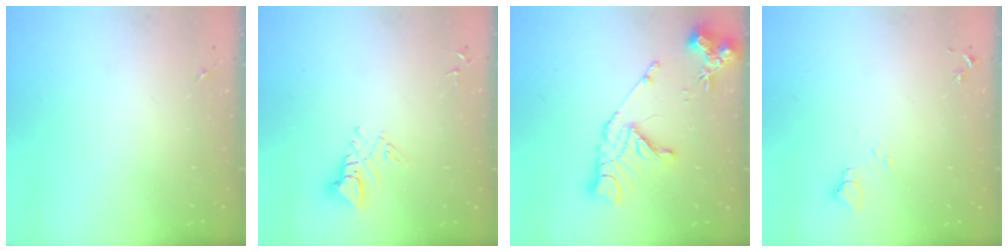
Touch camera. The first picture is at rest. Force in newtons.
{"total": 7.1, "press": 7.1, "slide": 0.7}
{"total": 15.4, "press": 15.3, "slide": 1.8}
{"total": 4.5, "press": 4.5, "slide": 0.4}